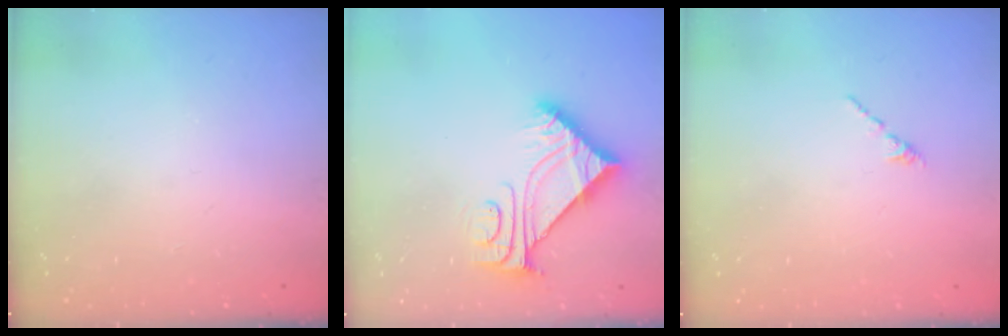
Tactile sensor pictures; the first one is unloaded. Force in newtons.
{"total": 8.8, "press": 8.7, "slide": 0.9}
{"total": 0.6, "press": 0.5, "slide": 0.3}